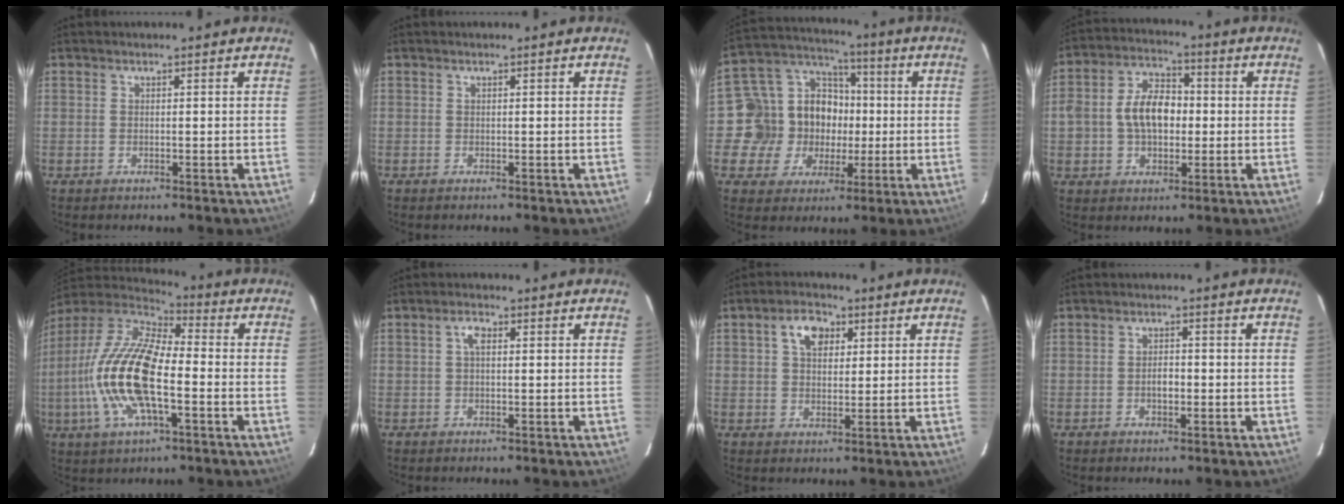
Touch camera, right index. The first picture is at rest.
{"total": 0.0}
{"total": 14.8, "force": [-1.3, 13.8, 5.3], "torque": [-0.131, 0.045, -0.018]}
{"total": 10.2, "force": [-0.3, 6.8, 7.6], "torque": [-0.150, 0.026, -0.004]}
{"total": 19.9, "force": [-3.9, 7.6, 18.0], "torque": [-0.372, -0.006, -0.086]}
{"total": 2.1, "force": [0.4, 1.0, 1.8], "torque": [-0.036, 0.008, 0.006]}
{"total": 5.8, "force": [2.2, 3.8, 3.8], "torque": [-0.062, 0.021, 0.040]}
{"total": 2.5, "force": [-0.6, 1.5, 2.0], "torque": [-0.036, 0.005, -0.010]}